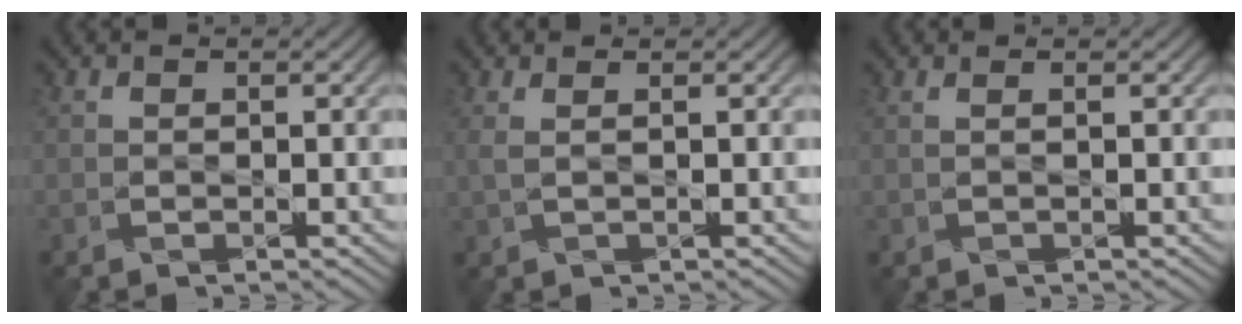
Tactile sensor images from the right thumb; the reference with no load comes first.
{"total": 1.3, "force": [0.8, 0.0, 1.0], "torque": [-0.030, 0.005, 0.015]}
{"total": 0.7, "force": [0.5, -0.2, 0.5], "torque": [-0.008, -0.002, 0.001]}